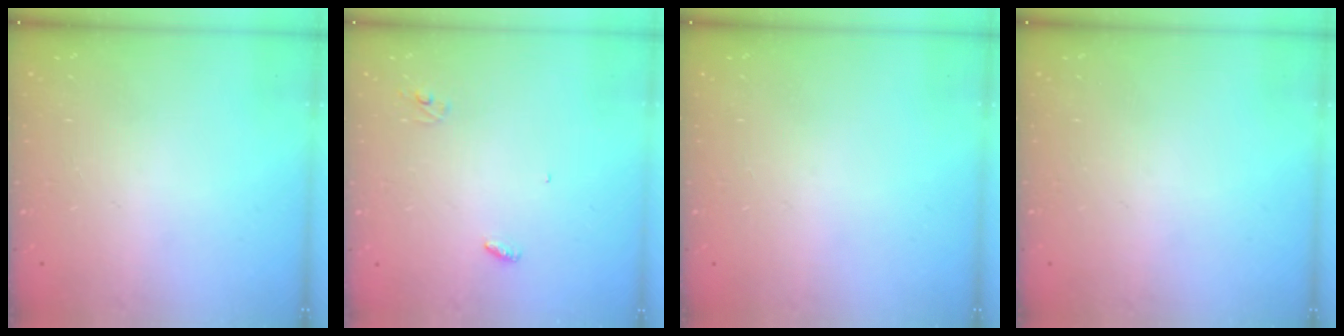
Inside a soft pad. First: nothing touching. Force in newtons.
{"total": 2.7, "press": 2.7, "slide": 0.2}
{"total": 0.0}
{"total": 0.0}